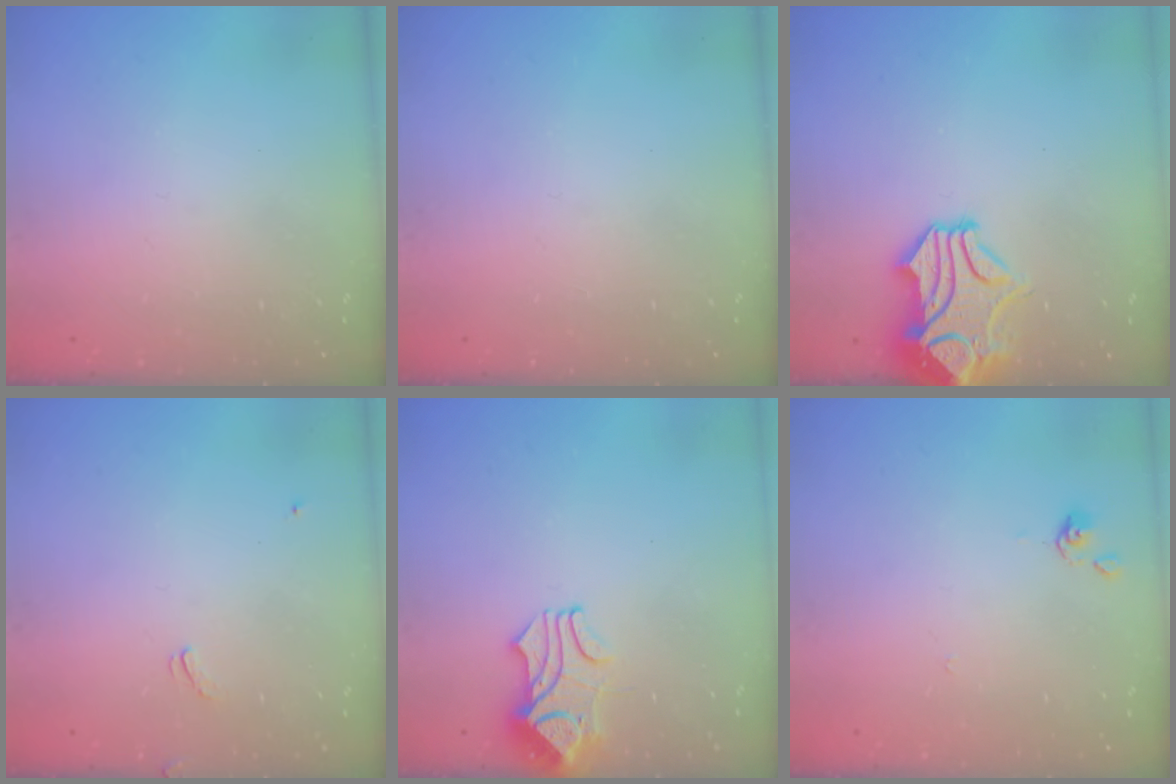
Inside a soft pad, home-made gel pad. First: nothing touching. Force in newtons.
{"total": 0.0}
{"total": 3.1, "press": 2.9, "slide": 1.3}
{"total": 2.1, "press": 2.0, "slide": 0.4}
{"total": 1.6, "press": 1.2, "slide": 1.0}
{"total": 0.0}